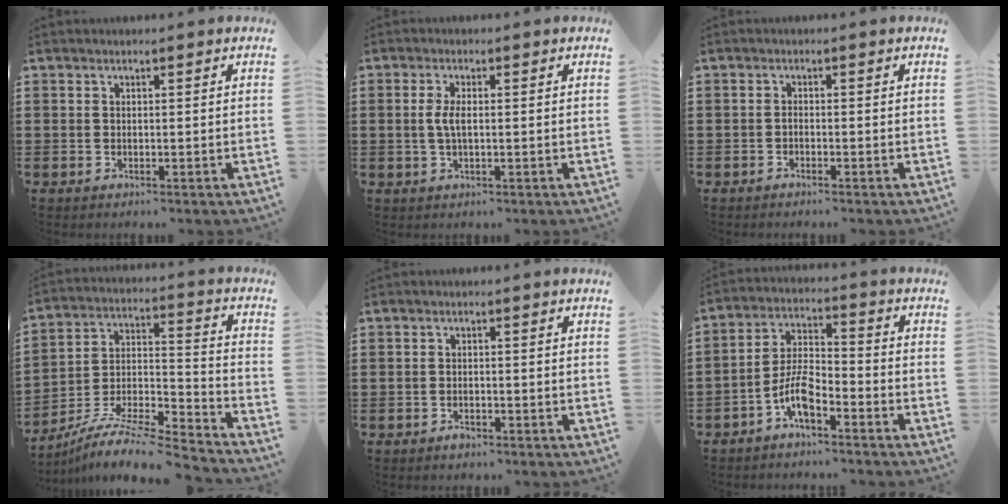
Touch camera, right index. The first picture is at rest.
{"total": 3.0, "force": [0.0, 1.0, 2.9], "torque": [-0.069, -0.005, -0.007]}
{"total": 0.9, "force": [-0.8, -0.1, 0.3], "torque": [-0.009, -0.005, -0.016]}
{"total": 8.8, "force": [-7.9, 1.0, 3.6], "torque": [-0.063, 0.005, -0.158]}
{"total": 1.1, "force": [-0.9, 0.3, 0.4], "torque": [-0.012, -0.006, -0.017]}
{"total": 6.6, "force": [-4.0, 2.2, 4.7], "torque": [-0.109, -0.001, -0.079]}